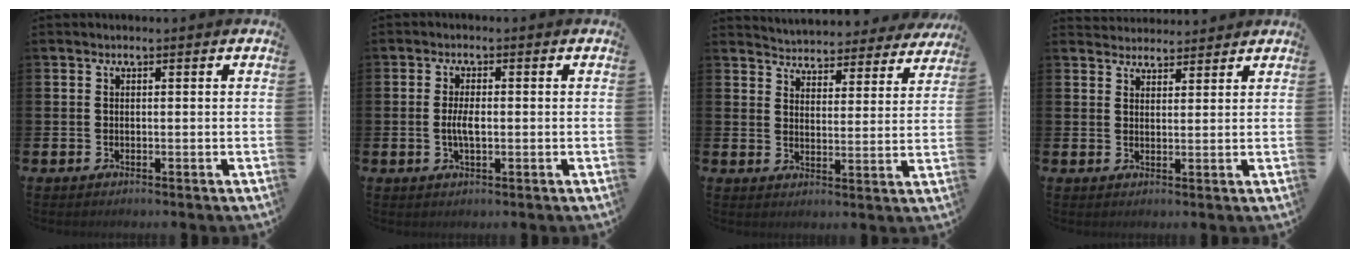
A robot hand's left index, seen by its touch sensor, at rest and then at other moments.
{"total": 3.1, "force": [-0.3, 1.2, 2.8], "torque": [-0.050, 0.001, -0.007]}
{"total": 4.4, "force": [4.3, 0.8, -0.3], "torque": [-0.012, -0.038, 0.071]}
{"total": 3.2, "force": [3.0, 0.9, -0.4], "torque": [0.003, -0.014, 0.056]}